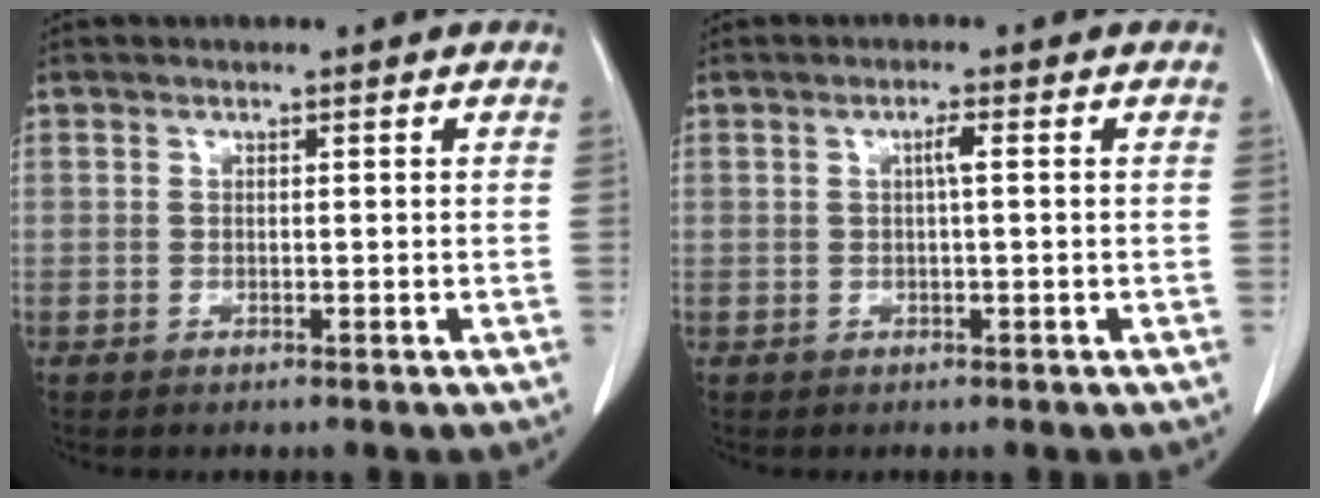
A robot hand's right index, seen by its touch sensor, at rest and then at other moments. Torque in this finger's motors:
{"motor_torque": [0.34, -0.17, -0.01, 0.03]}